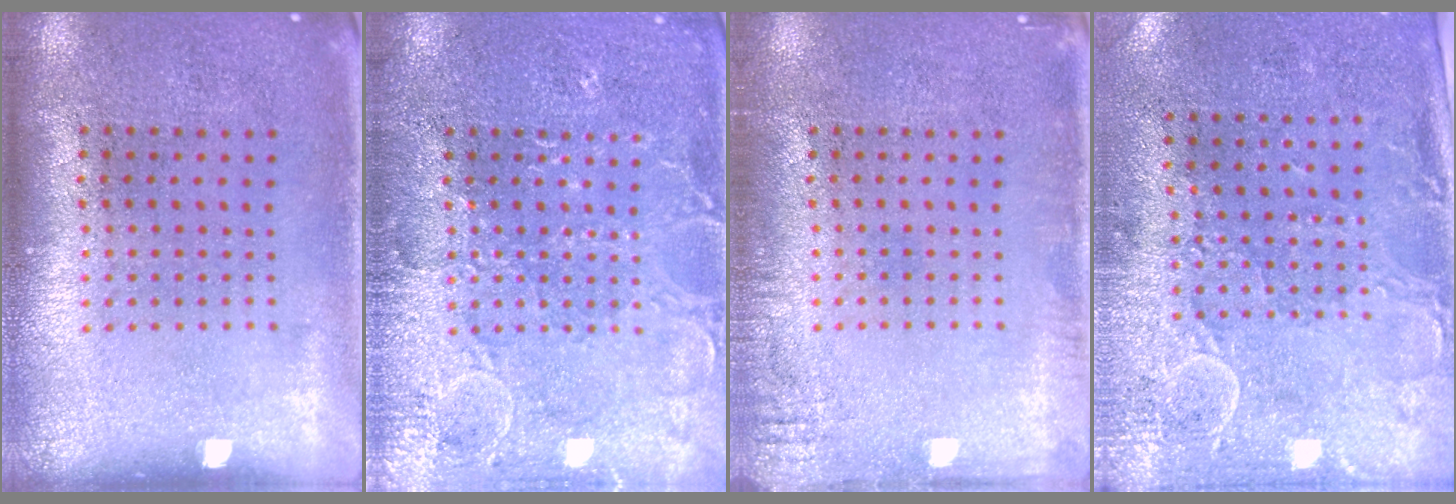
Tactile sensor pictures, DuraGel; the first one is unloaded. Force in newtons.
{"total": 4.2, "press": 4.1, "slide": 0.5}
{"total": 1.7, "press": 1.7, "slide": 0.2}
{"total": 3.0, "press": 2.4, "slide": 1.7}